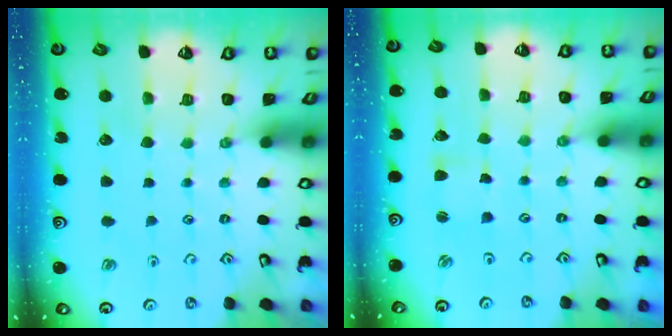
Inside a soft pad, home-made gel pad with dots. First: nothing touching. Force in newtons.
{"total": 2.5, "press": 2.5, "slide": 0.1}